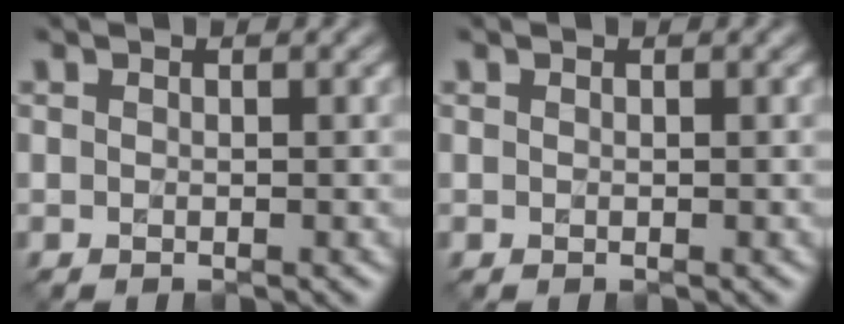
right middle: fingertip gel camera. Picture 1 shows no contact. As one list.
[{"total": 0.0}]